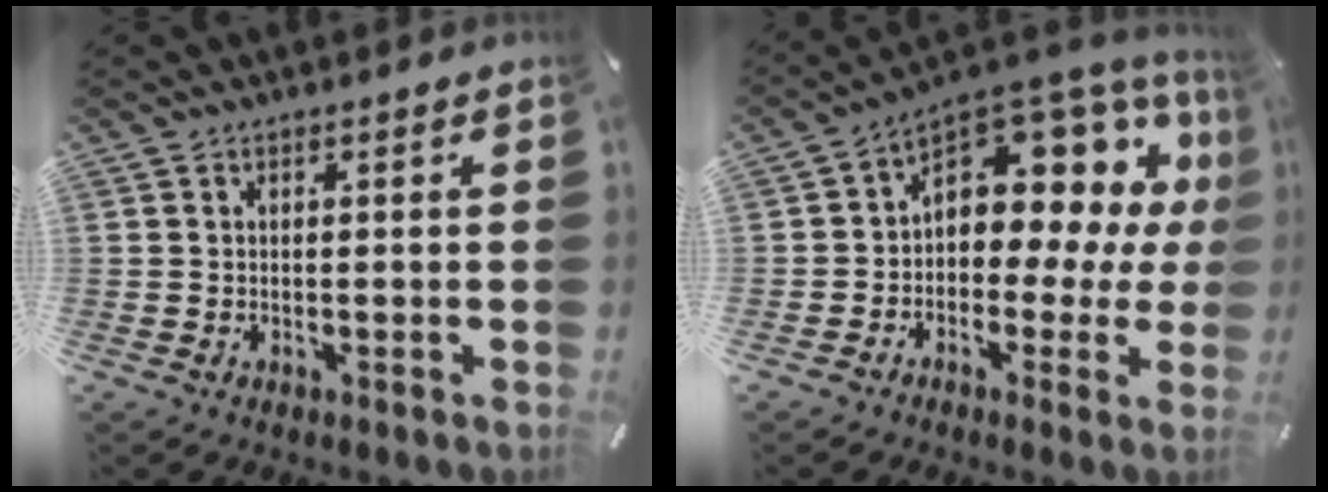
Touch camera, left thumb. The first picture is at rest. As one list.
[{"total": 10.6, "force": [5.3, 6.9, 6.2], "torque": [-0.076, -0.070, 0.087]}]